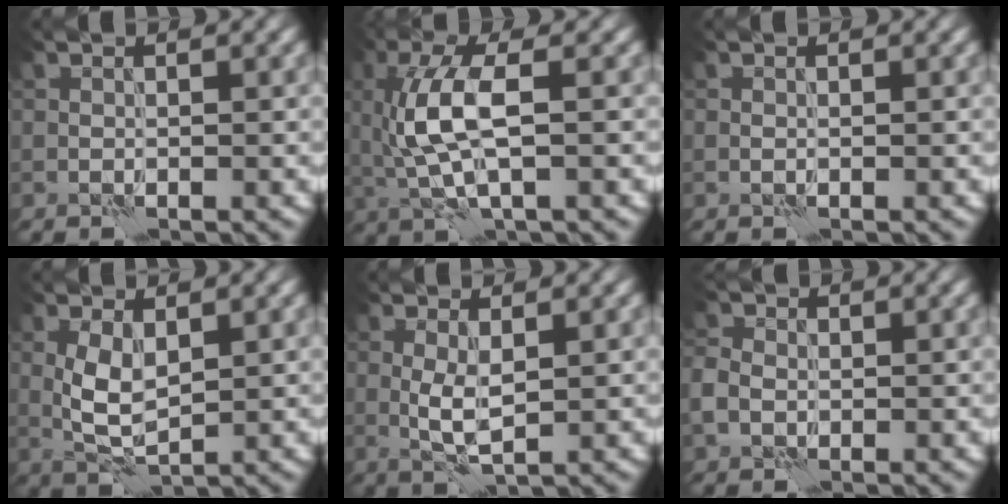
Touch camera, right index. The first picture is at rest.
{"total": 5.8, "force": [0.5, 2.1, 5.4], "torque": [-0.127, 0.001, 0.007]}
{"total": 0.0}
{"total": 3.6, "force": [0.8, 1.8, 3.0], "torque": [-0.070, 0.000, 0.018]}
{"total": 2.6, "force": [0.4, 0.9, 2.4], "torque": [-0.054, -0.003, 0.008]}
{"total": 2.3, "force": [-0.2, 2.0, 1.1], "torque": [-0.030, 0.000, -0.010]}